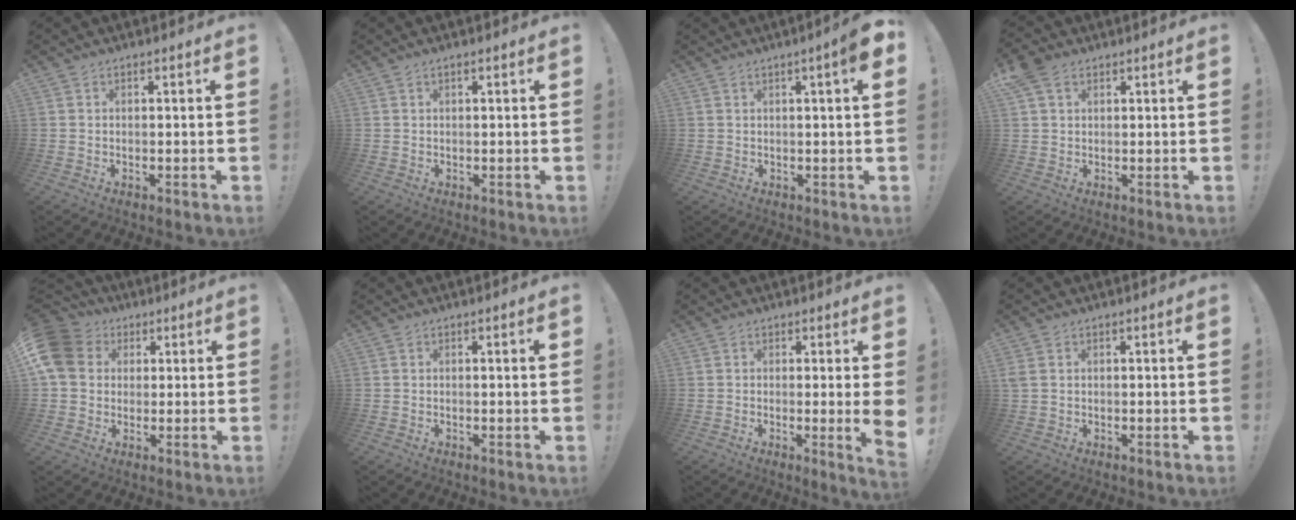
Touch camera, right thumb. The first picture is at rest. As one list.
[{"total": 0.5, "force": [0.2, 0.0, 0.5], "torque": [-0.018, 0.004, 0.005]}, {"total": 4.3, "force": [1.7, 0.0, 3.9], "torque": [-0.057, -0.011, 0.023]}, {"total": 5.9, "force": [2.9, 4.1, 3.1], "torque": [-0.049, -0.004, 0.058]}, {"total": 13.6, "force": [3.3, 11.3, 6.7], "torque": [-0.105, -0.004, 0.068]}, {"total": 0.9, "force": [0.3, -0.1, 0.9], "torque": [-0.016, 0.000, 0.003]}, {"total": 4.3, "force": [0.3, -0.4, 4.3], "torque": [-0.065, -0.015, 0.007]}, {"total": 1.9, "force": [0.7, 1.2, 1.3], "torque": [-0.032, 0.007, 0.016]}]